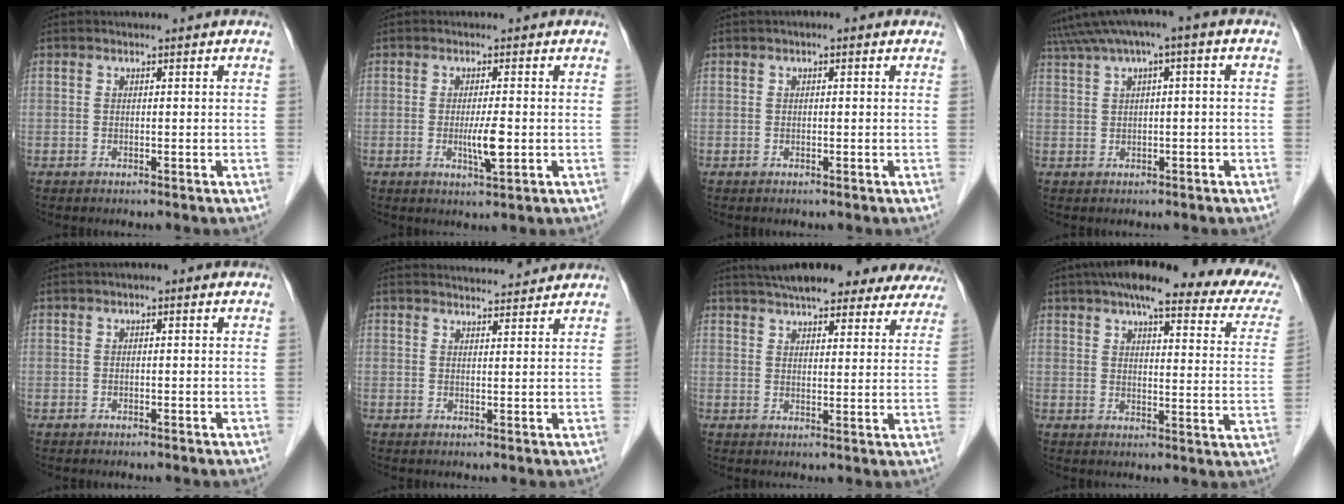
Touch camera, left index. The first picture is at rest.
{"total": 3.4, "force": [-0.5, 0.2, 3.3], "torque": [-0.063, -0.007, -0.008]}
{"total": 1.0, "force": [0.5, 0.5, 0.8], "torque": [-0.013, 0.014, 0.001]}
{"total": 6.9, "force": [3.0, 0.7, 6.2], "torque": [-0.117, 0.039, 0.050]}
{"total": 0.8, "force": [0.2, 0.4, 0.7], "torque": [-0.007, 0.008, -0.003]}
{"total": 7.4, "force": [7.3, 0.7, 1.1], "torque": [-0.013, 0.022, 0.087]}
{"total": 22.0, "force": [18.9, 6.0, 9.4], "torque": [-0.141, 0.030, 0.229]}
{"total": 22.9, "force": [18.1, 4.1, 13.5], "torque": [-0.177, 0.024, 0.204]}